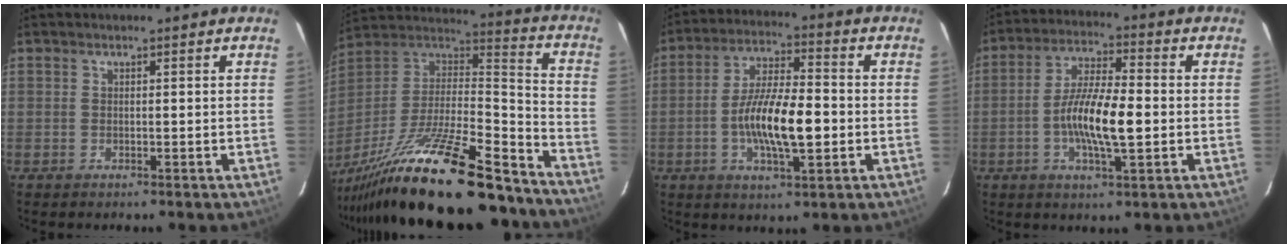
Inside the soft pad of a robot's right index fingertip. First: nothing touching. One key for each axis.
{"total": 32.3, "fx": -24.4, "fy": 6.9, "fz": 20.0, "tx": -0.358, "ty": -0.047, "tz": -0.385}
{"total": 12.4, "fx": -2.5, "fy": 3.5, "fz": 11.6, "tx": -0.221, "ty": 0.000, "tz": -0.045}
{"total": 11.2, "fx": -2.0, "fy": 2.4, "fz": 10.8, "tx": -0.206, "ty": 0.001, "tz": -0.040}